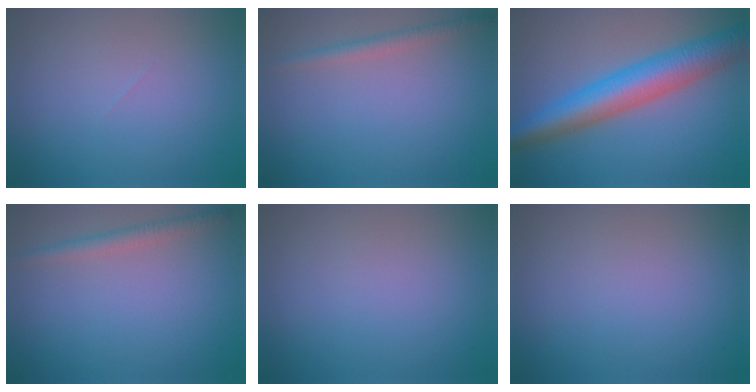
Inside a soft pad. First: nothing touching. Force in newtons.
{"total": 1.7, "press": 1.7, "slide": 0.1}
{"total": 7.9, "press": 7.9, "slide": 0.2}
{"total": 1.9, "press": 1.9, "slide": 0.0}
{"total": 0.0}
{"total": 0.0}